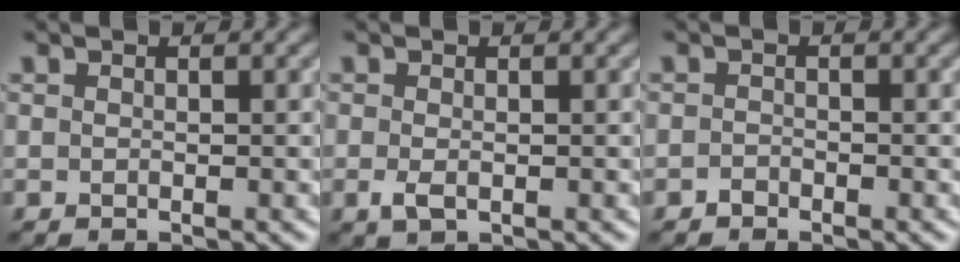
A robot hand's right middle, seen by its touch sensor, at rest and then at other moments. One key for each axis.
{"total": 1.5, "fx": -0.5, "fy": 0.8, "fz": 1.2, "tx": -0.028, "ty": -0.006, "tz": -0.009}
{"total": 0.7, "fx": -0.6, "fy": 0.4, "fz": 0.2, "tx": -0.001, "ty": -0.001, "tz": -0.012}